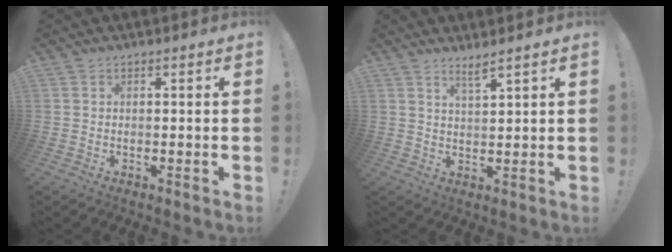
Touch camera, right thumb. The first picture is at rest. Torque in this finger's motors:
{"motor_torque": [0.19, -0.23, 0.07, 0.03, 0.09]}